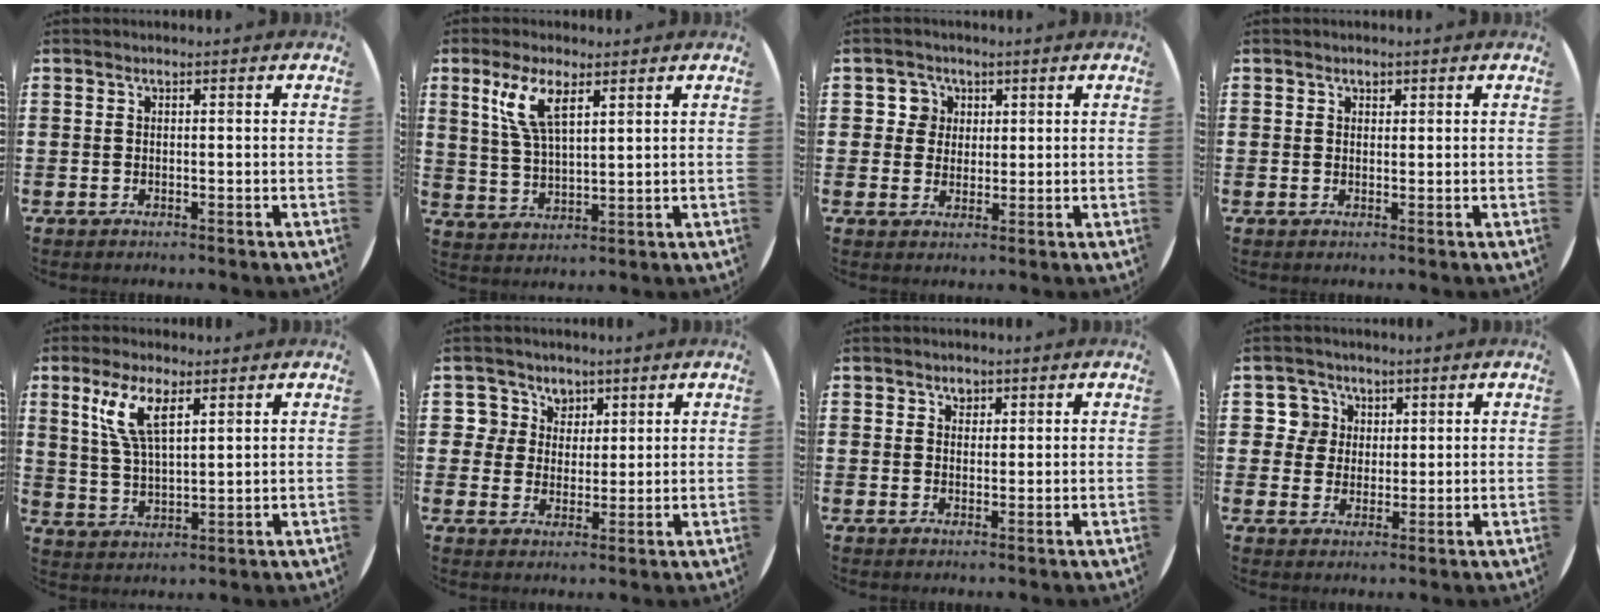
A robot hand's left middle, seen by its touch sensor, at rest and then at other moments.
{"total": 6.7, "force": [3.9, 2.1, 5.1], "torque": [-0.112, 0.008, 0.068]}
{"total": 3.1, "force": [1.4, 2.7, 0.3], "torque": [-0.009, 0.007, 0.026]}
{"total": 0.8, "force": [0.5, 0.5, 0.2], "torque": [0.003, 0.000, 0.009]}
{"total": 7.0, "force": [4.1, 2.1, 5.2], "torque": [-0.115, 0.005, 0.072]}
{"total": 4.6, "force": [2.7, 3.8, 0.1], "torque": [-0.017, 0.008, 0.050]}
{"total": 1.6, "force": [1.2, 1.0, 0.3], "torque": [0.009, -0.005, 0.020]}
{"total": 4.4, "force": [2.1, 3.9, 0.2], "torque": [-0.008, 0.007, 0.037]}